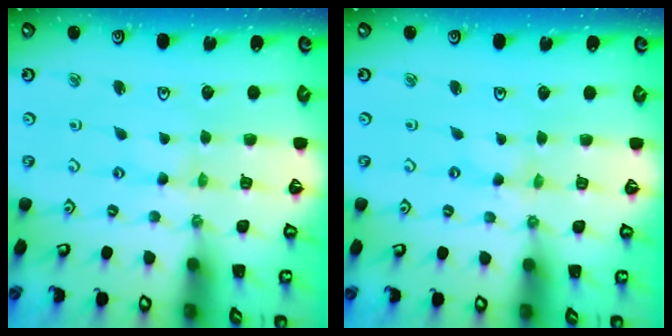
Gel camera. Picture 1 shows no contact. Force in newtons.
{"total": 0.0}